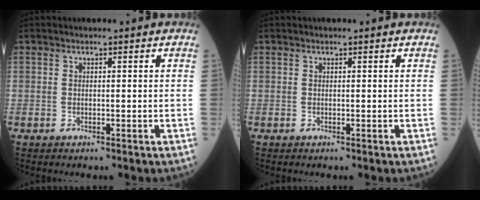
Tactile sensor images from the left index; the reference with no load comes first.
{"total": 0.0}